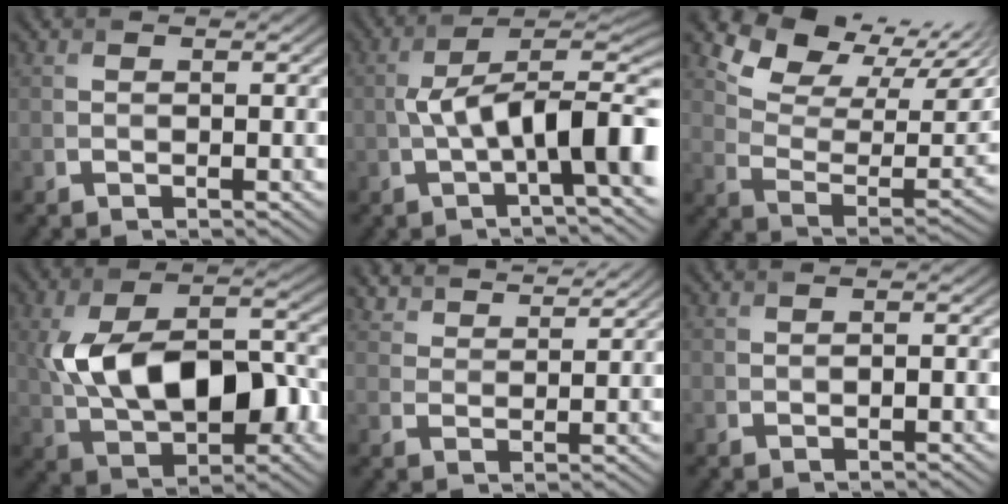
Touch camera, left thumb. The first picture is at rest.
{"total": 10.7, "force": [-1.5, 3.5, 10.0], "torque": [-0.153, 0.009, -0.032]}
{"total": 11.5, "force": [8.4, 4.6, 6.4], "torque": [-0.132, 0.009, 0.144]}
{"total": 13.0, "force": [-0.7, 7.4, 10.7], "torque": [-0.188, 0.001, -0.018]}
{"total": 4.4, "force": [4.3, 0.8, 0.7], "torque": [-0.022, -0.006, 0.089]}
{"total": 1.0, "force": [-0.2, 0.7, 0.8], "torque": [0.001, 0.002, -0.002]}